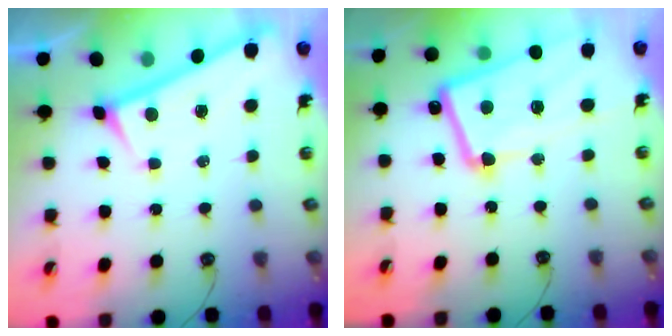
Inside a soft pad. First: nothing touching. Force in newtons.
{"total": 15.4, "press": 15.3, "slide": 1.9}